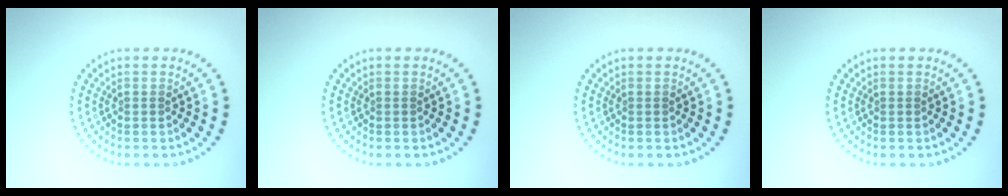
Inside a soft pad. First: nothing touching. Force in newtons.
{"total": 0.0}
{"total": 0.0}
{"total": 0.0}